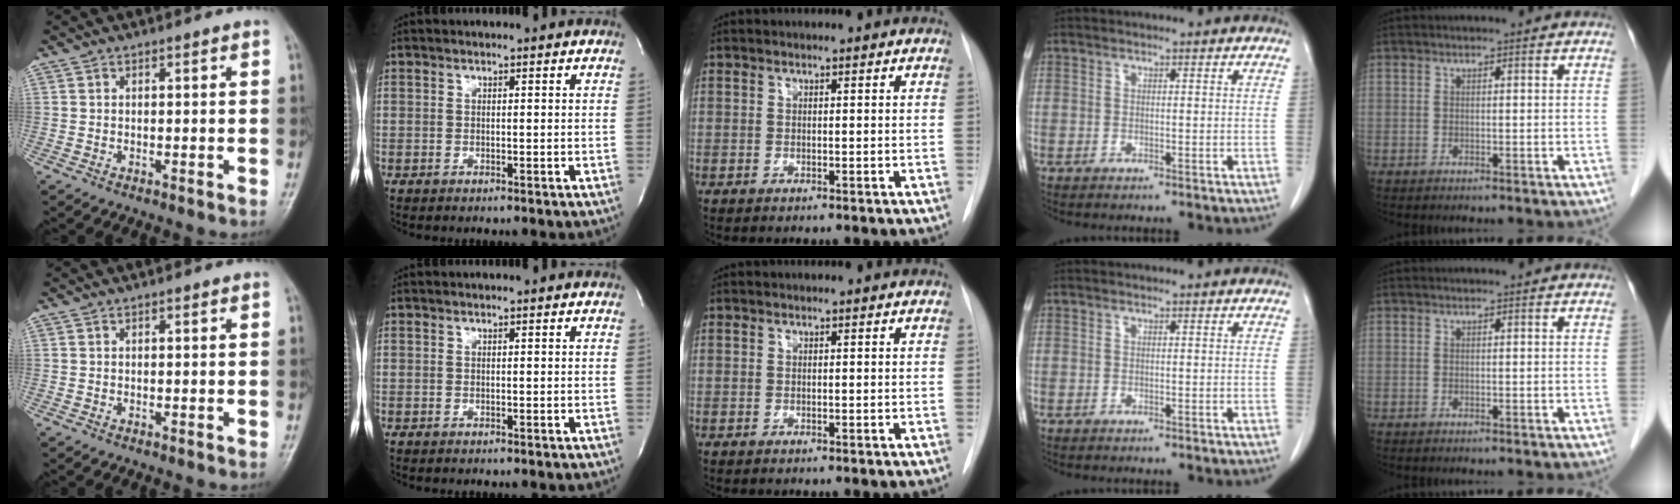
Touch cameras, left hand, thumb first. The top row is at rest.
{}